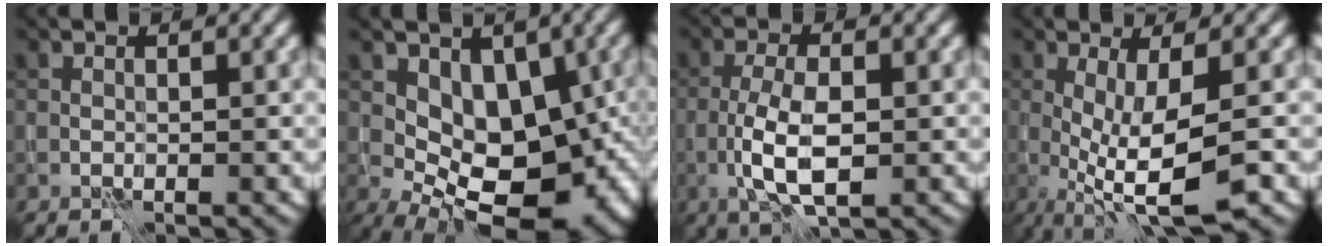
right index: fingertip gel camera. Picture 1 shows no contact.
{"total": 12.1, "force": [0.3, 7.6, 9.4], "torque": [-0.097, -0.008, 0.015]}
{"total": 5.0, "force": [-1.3, 1.9, 4.5], "torque": [-0.093, -0.003, -0.025]}
{"total": 7.0, "force": [-1.9, 1.7, 6.6], "torque": [-0.130, -0.015, -0.030]}